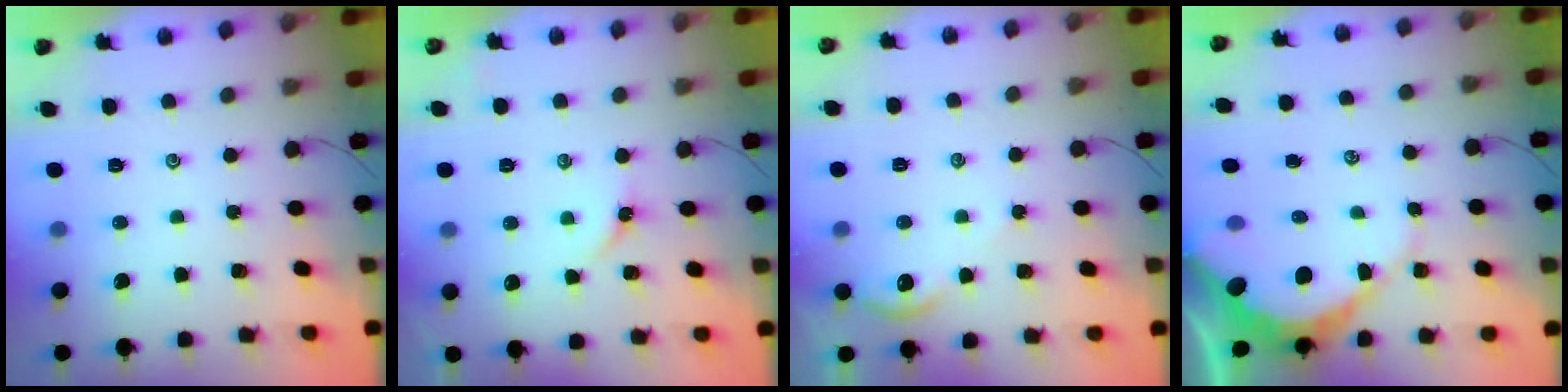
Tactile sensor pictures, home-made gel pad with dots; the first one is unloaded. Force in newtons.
{"total": 3.7, "press": 3.7, "slide": 0.5}
{"total": 2.2, "press": 2.2, "slide": 0.4}
{"total": 10.7, "press": 10.6, "slide": 1.1}